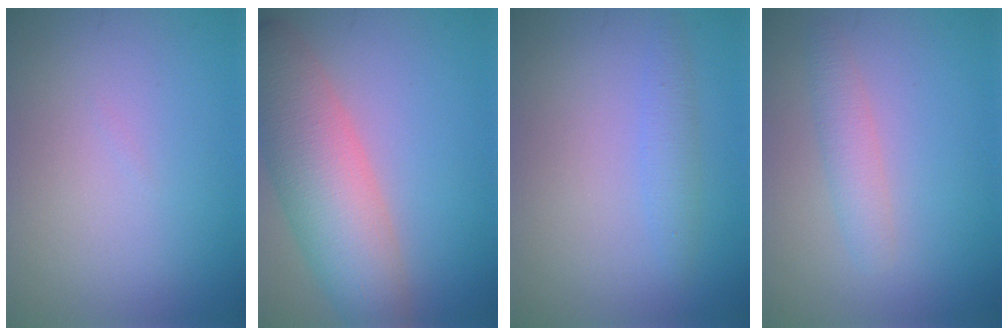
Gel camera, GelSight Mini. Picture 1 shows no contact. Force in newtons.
{"total": 8.2, "press": 8.2, "slide": 0.6}
{"total": 1.6, "press": 1.6, "slide": 0.1}
{"total": 2.1, "press": 2.1, "slide": 0.1}